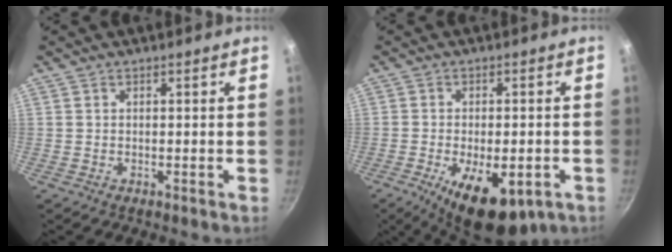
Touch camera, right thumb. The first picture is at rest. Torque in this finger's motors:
{"motor_torque": [-0.05, 0.69, 0.51, 0.33, 0.11]}